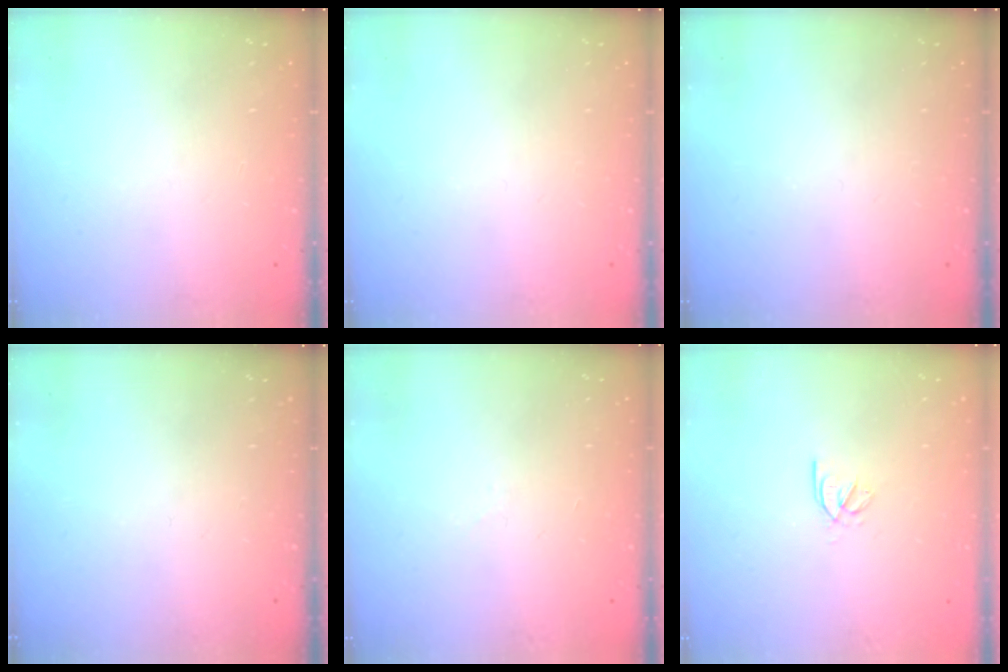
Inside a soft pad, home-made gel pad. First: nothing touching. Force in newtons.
{"total": 0.0}
{"total": 0.0}
{"total": 0.0}
{"total": 2.0, "press": 1.9, "slide": 0.5}
{"total": 2.5, "press": 2.4, "slide": 0.5}